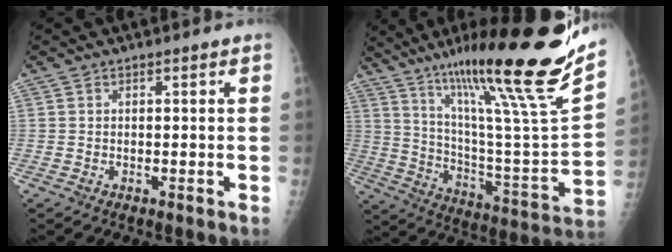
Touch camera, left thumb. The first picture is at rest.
{"total": 30.2, "force": [21.2, 1.8, 21.5], "torque": [-0.321, -0.110, 0.341]}